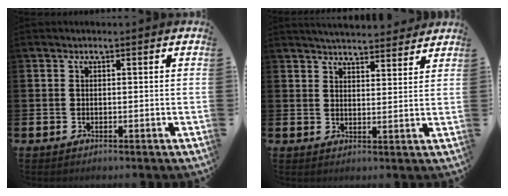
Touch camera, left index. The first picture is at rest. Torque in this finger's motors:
{"motor_torque": [-0.09, -1.92, 0.05, 0.09]}